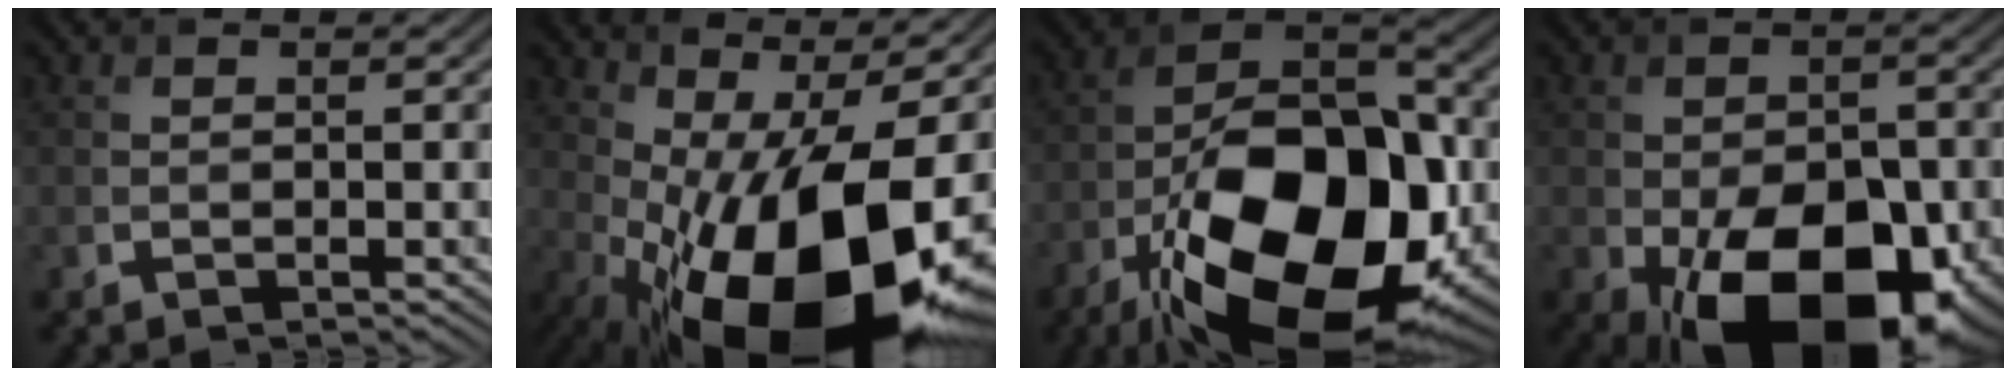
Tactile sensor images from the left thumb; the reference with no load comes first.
{"total": 20.6, "force": [-4.0, 8.5, 18.3], "torque": [-0.276, -0.008, -0.063]}
{"total": 21.0, "force": [-8.5, 10.8, 15.8], "torque": [-0.281, -0.020, -0.137]}
{"total": 17.1, "force": [-6.9, 10.1, 11.9], "torque": [-0.184, -0.054, -0.086]}